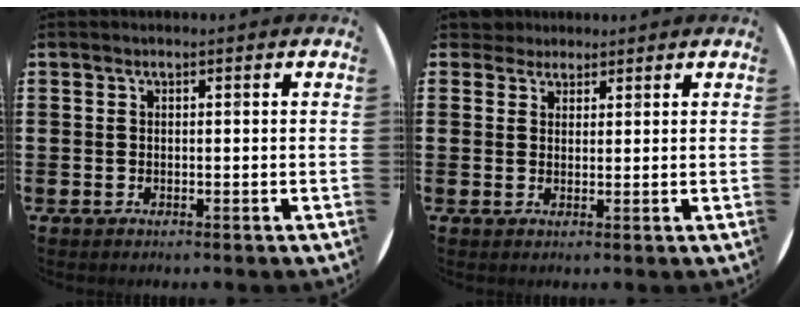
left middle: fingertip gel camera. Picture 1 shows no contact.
{"total": 2.8, "force": [2.5, 1.2, 0.1], "torque": [-0.001, -0.001, 0.047]}